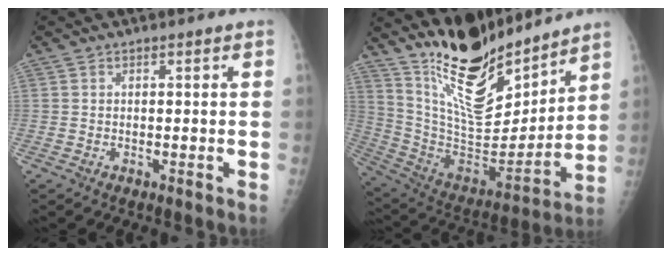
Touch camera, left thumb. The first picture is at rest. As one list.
[{"total": 20.9, "force": [16.6, 7.0, 10.6], "torque": [-0.137, -0.112, 0.300]}]